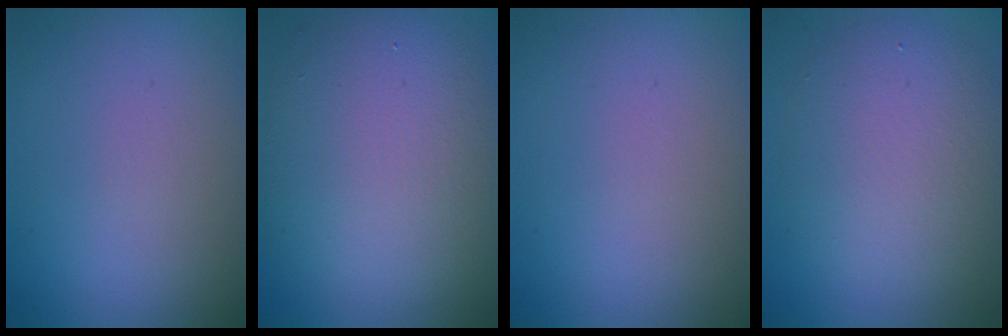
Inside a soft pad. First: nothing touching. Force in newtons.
{"total": 12.2, "press": 12.2, "slide": 0.9}
{"total": 0.0}
{"total": 6.0, "press": 6.0, "slide": 0.3}